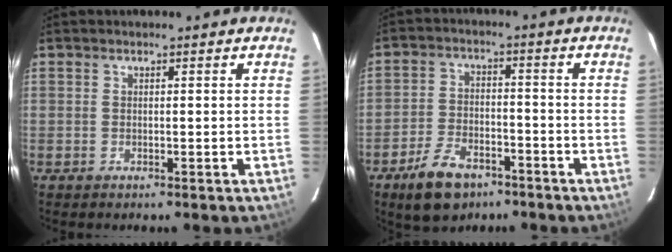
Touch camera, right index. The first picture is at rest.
{"total": 9.7, "force": [-6.4, 5.3, 5.1], "torque": [-0.122, 0.006, -0.105]}